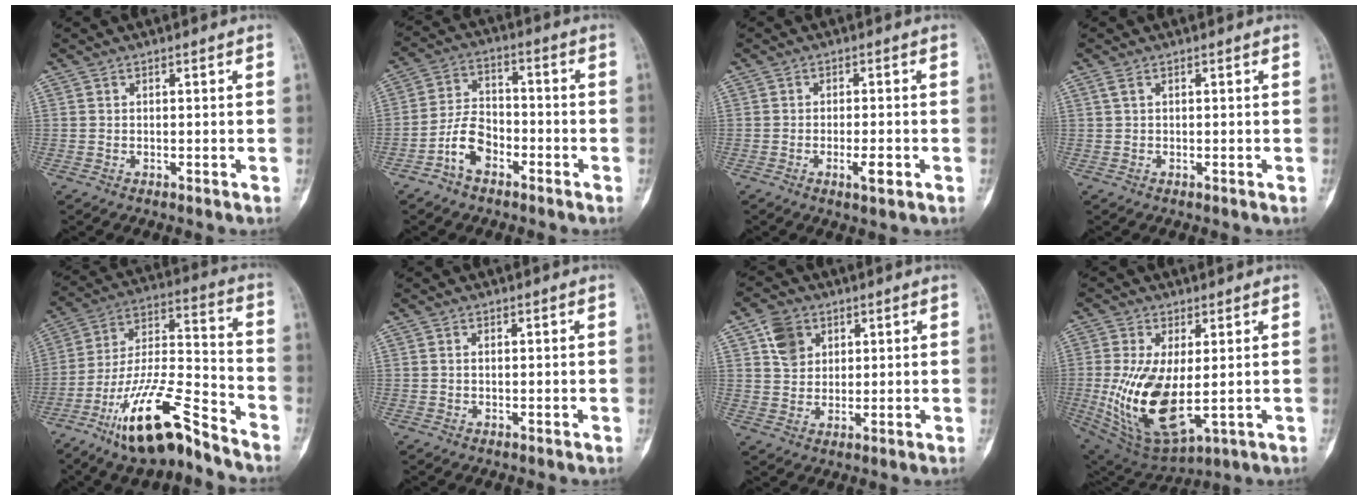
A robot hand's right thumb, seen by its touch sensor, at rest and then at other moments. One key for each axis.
{"total": 7.7, "fx": -4.1, "fy": 4.8, "fz": 4.4, "tx": -0.075, "ty": 0.035, "tz": -0.081}
{"total": 3.6, "fx": -1.4, "fy": 1.1, "fz": 3.1, "tx": -0.053, "ty": 0.000, "tz": -0.022}
{"total": 0.9, "fx": 0.4, "fy": 0.4, "fz": 0.7, "tx": -0.017, "ty": 0.008, "tz": 0.009}
{"total": 17.7, "fx": -12.3, "fy": 4.5, "fz": 11.9, "tx": -0.214, "ty": 0.084, "tz": -0.221}
{"total": 0.5, "fx": 0.1, "fy": 0.3, "fz": 0.4, "tx": -0.014, "ty": 0.003, "tz": 0.003}
{"total": 6.3, "fx": 2.7, "fy": 5.0, "fz": 2.7, "tx": -0.026, "ty": -0.007, "tz": 0.051}
{"total": 16.0, "fx": -0.8, "fy": 7.5, "fz": 14.1, "tx": -0.269, "ty": -0.021, "tz": 0.011}